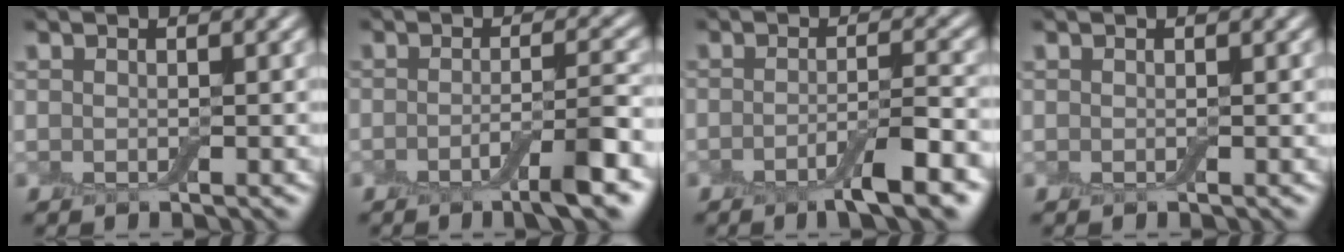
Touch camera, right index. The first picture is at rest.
{"total": 4.0, "force": [-2.0, 0.4, 3.4], "torque": [-0.052, 0.003, -0.039]}
{"total": 4.3, "force": [-2.5, 0.6, 3.5], "torque": [-0.057, -0.003, -0.043]}
{"total": 0.0}